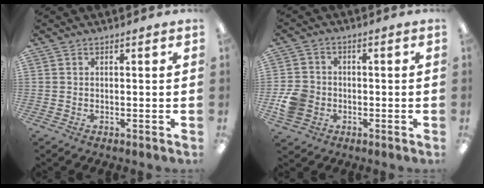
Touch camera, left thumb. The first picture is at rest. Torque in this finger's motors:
{"motor_torque": [-0.24, 0.27, 0.03, -0.03, 0.03]}